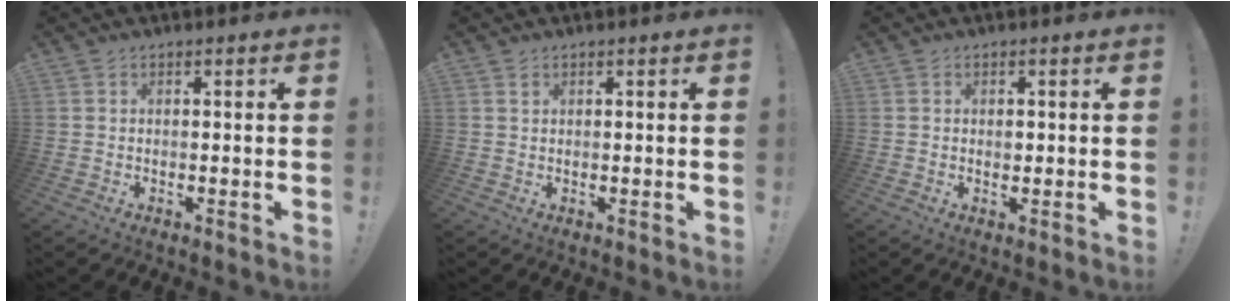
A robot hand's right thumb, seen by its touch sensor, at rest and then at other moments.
{"total": 0.9, "force": [0.6, 0.7, 0.3], "torque": [0.000, -0.002, 0.010]}
{"total": 1.0, "force": [-0.1, 0.8, 0.5], "torque": [0.001, -0.001, -0.005]}